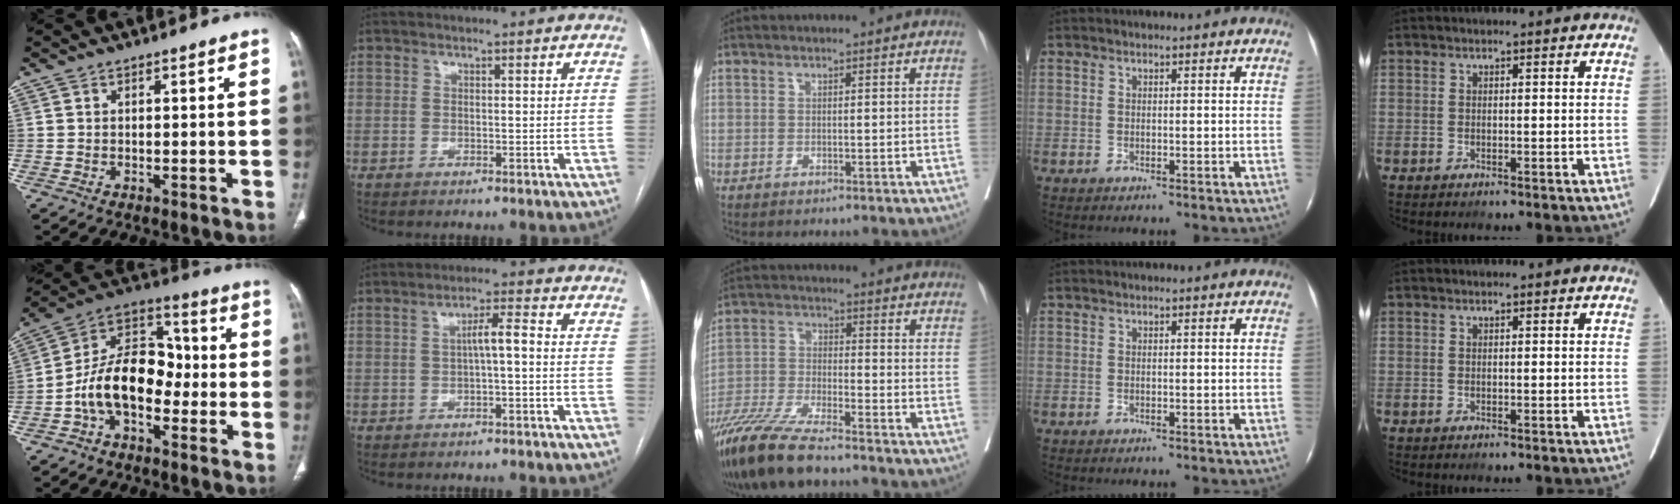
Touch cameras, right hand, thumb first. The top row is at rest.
{"thumb": {"total": 15.2, "force": [-3.7, 9.6, 11.2], "torque": [-0.172, 0.055, -0.076]}, "index": {"total": 3.7, "force": [-0.3, 0.5, 3.7], "torque": [-0.061, 0.013, -0.002]}, "middle": {"total": 13.2, "force": [-10.7, 1.7, 7.5], "torque": [-0.146, -0.036, -0.192]}}